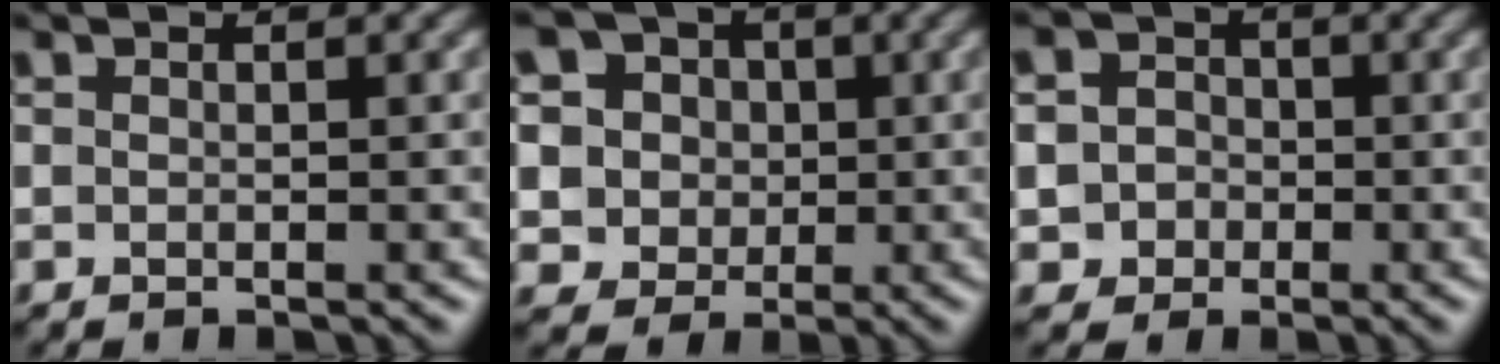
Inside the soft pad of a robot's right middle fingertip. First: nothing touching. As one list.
[{"total": 8.3, "force": [3.8, 6.8, 3.0], "torque": [-0.071, 0.019, 0.047]}, {"total": 4.1, "force": [0.3, 3.9, 1.1], "torque": [-0.002, 0.025, -0.011]}]